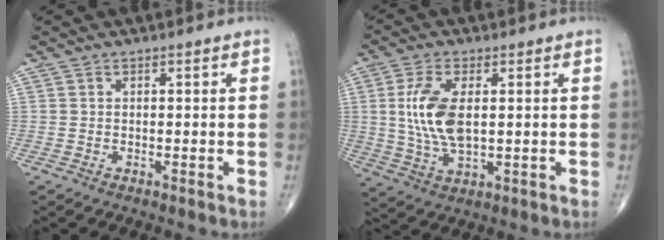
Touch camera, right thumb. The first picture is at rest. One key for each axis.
{"total": 10.4, "fx": 1.3, "fy": 5.0, "fz": 9.0, "tx": -0.191, "ty": -0.009, "tz": 0.029}